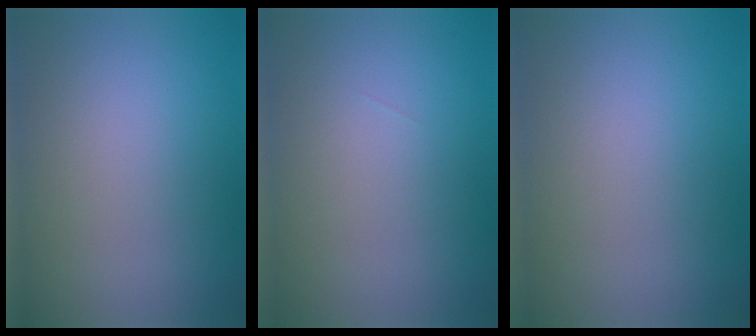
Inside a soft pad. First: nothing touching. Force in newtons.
{"total": 0.0}
{"total": 0.0}